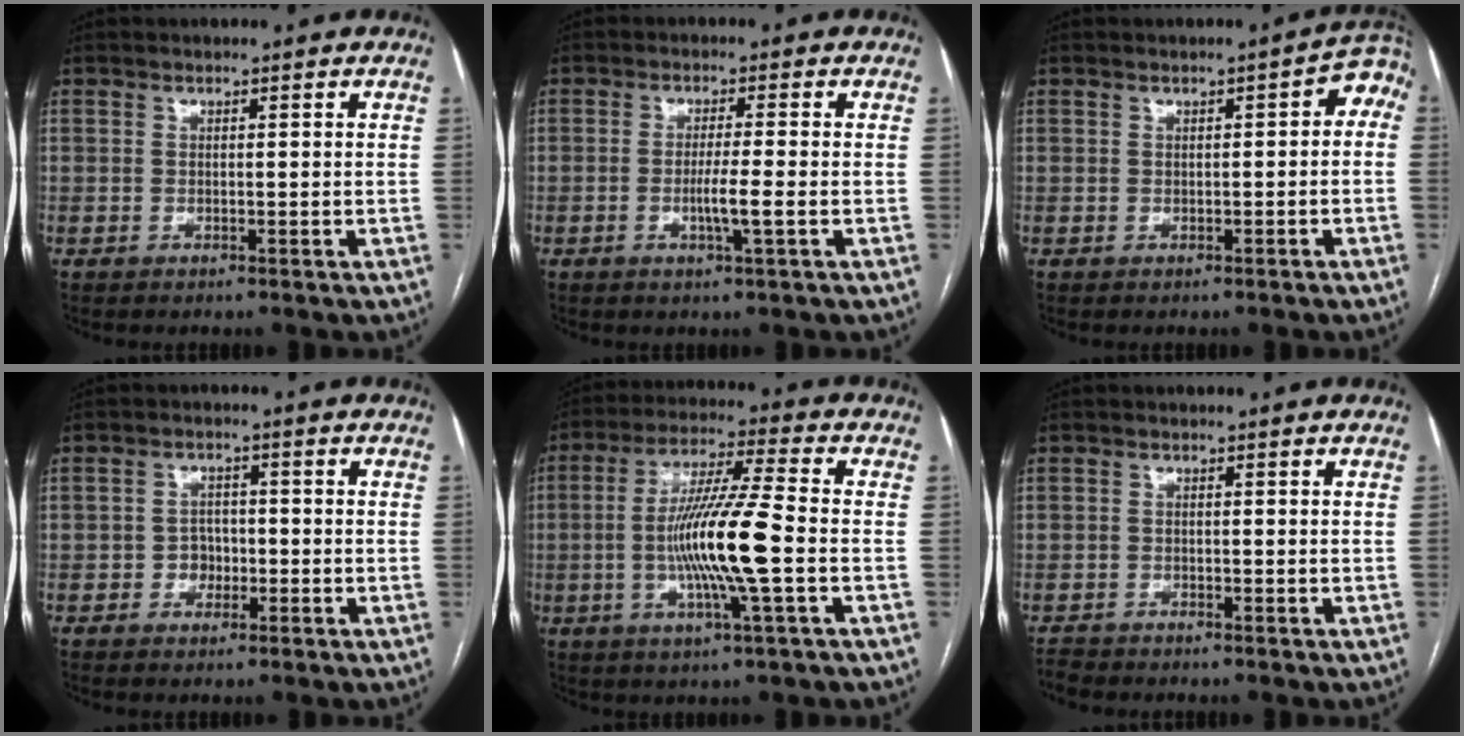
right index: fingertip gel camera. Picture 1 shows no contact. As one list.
[{"total": 3.9, "force": [-1.1, -0.4, 3.7], "torque": [-0.070, -0.007, -0.020]}, {"total": 3.9, "force": [0.6, 1.8, 3.4], "torque": [-0.031, 0.023, 0.004]}, {"total": 2.9, "force": [-0.9, 2.4, 1.3], "torque": [-0.012, 0.009, -0.015]}, {"total": 13.0, "force": [-2.2, -0.2, 12.9], "torque": [-0.247, -0.005, -0.047]}, {"total": 1.3, "force": [-1.3, 0.2, -0.3], "torque": [0.002, -0.006, -0.024]}]